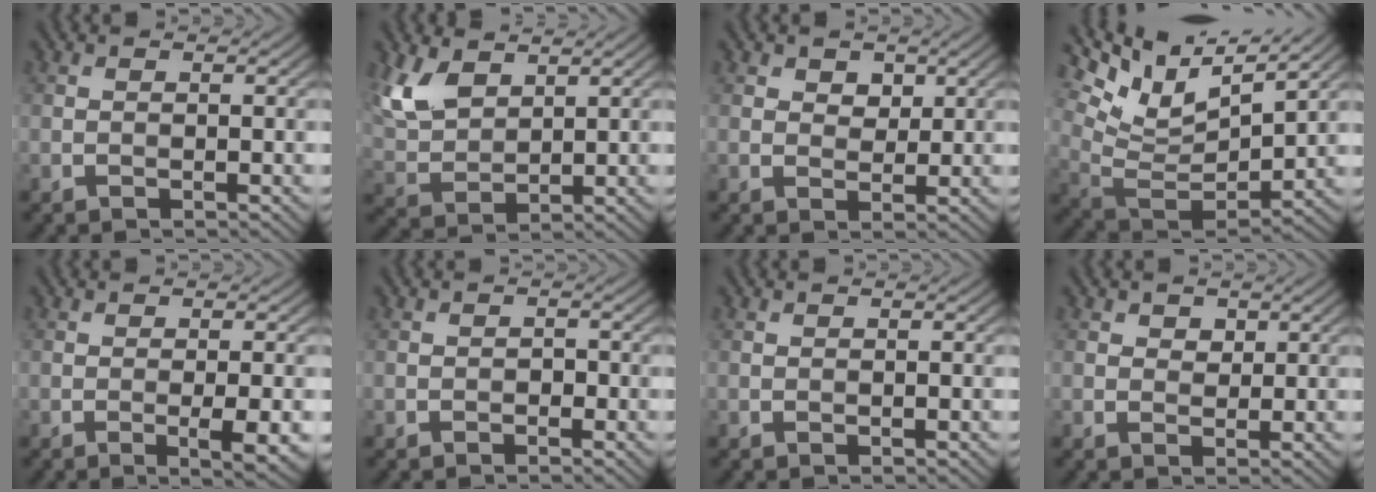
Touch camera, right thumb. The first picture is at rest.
{"total": 7.1, "force": [4.1, 3.8, 4.3], "torque": [-0.114, 0.001, 0.088]}
{"total": 2.6, "force": [1.4, 1.8, 1.3], "torque": [-0.027, -0.003, 0.022]}
{"total": 11.9, "force": [6.9, 4.8, 8.5], "torque": [-0.204, 0.009, 0.135]}
{"total": 3.1, "force": [-0.8, 0.4, 3.0], "torque": [-0.055, -0.003, -0.010]}
{"total": 0.9, "force": [-0.5, 0.7, 0.4], "torque": [-0.004, -0.001, -0.010]}
{"total": 0.0}
{"total": 1.8, "force": [1.1, 1.3, 0.7], "torque": [-0.014, -0.002, 0.019]}